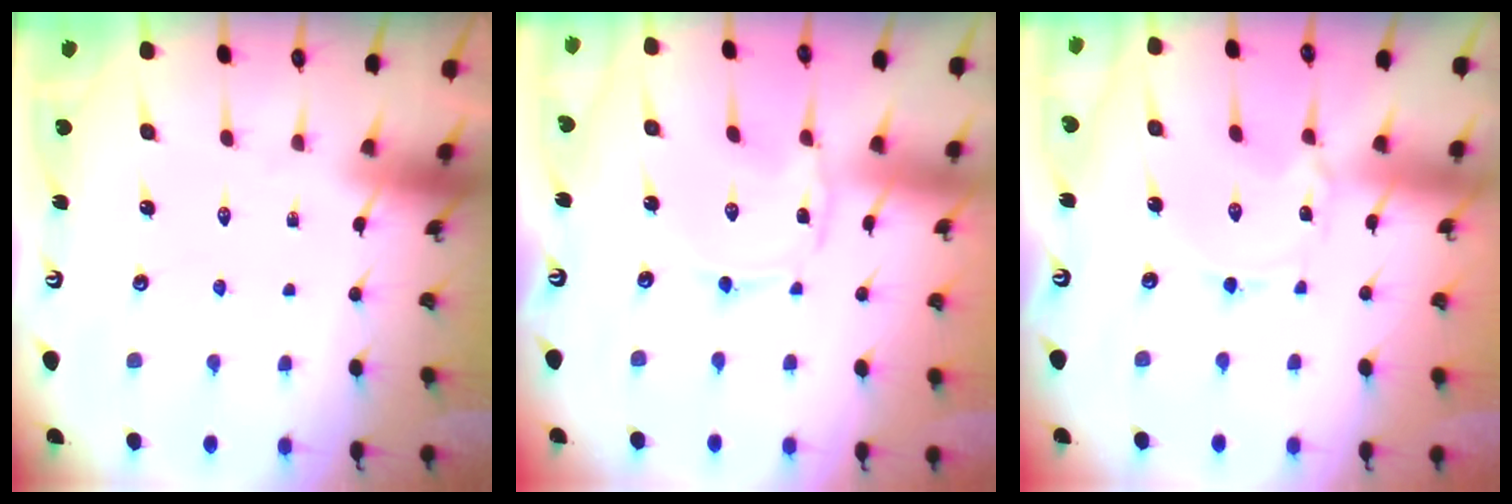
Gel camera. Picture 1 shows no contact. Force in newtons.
{"total": 0.5, "press": 0.5, "slide": 0.1}
{"total": 1.7, "press": 1.7, "slide": 0.3}